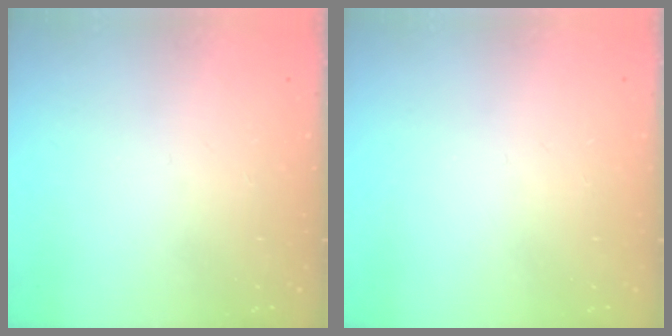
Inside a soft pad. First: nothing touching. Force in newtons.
{"total": 0.0}